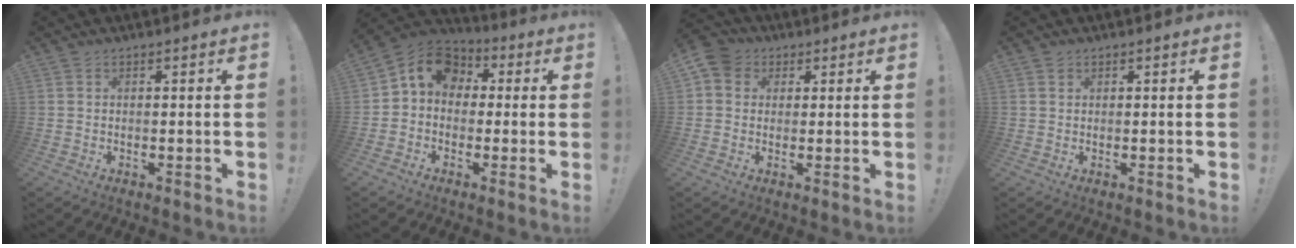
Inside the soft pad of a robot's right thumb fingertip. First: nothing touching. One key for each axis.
{"total": 9.1, "fx": 1.9, "fy": 7.9, "fz": 4.3, "tx": -0.069, "ty": 0.001, "tz": 0.044}
{"total": 5.3, "fx": 1.9, "fy": 4.5, "fz": 2.1, "tx": -0.034, "ty": 0.002, "tz": 0.036}
{"total": 0.7, "fx": 0.5, "fy": 0.4, "fz": 0.1, "tx": 0.007, "ty": -0.004, "tz": 0.010}